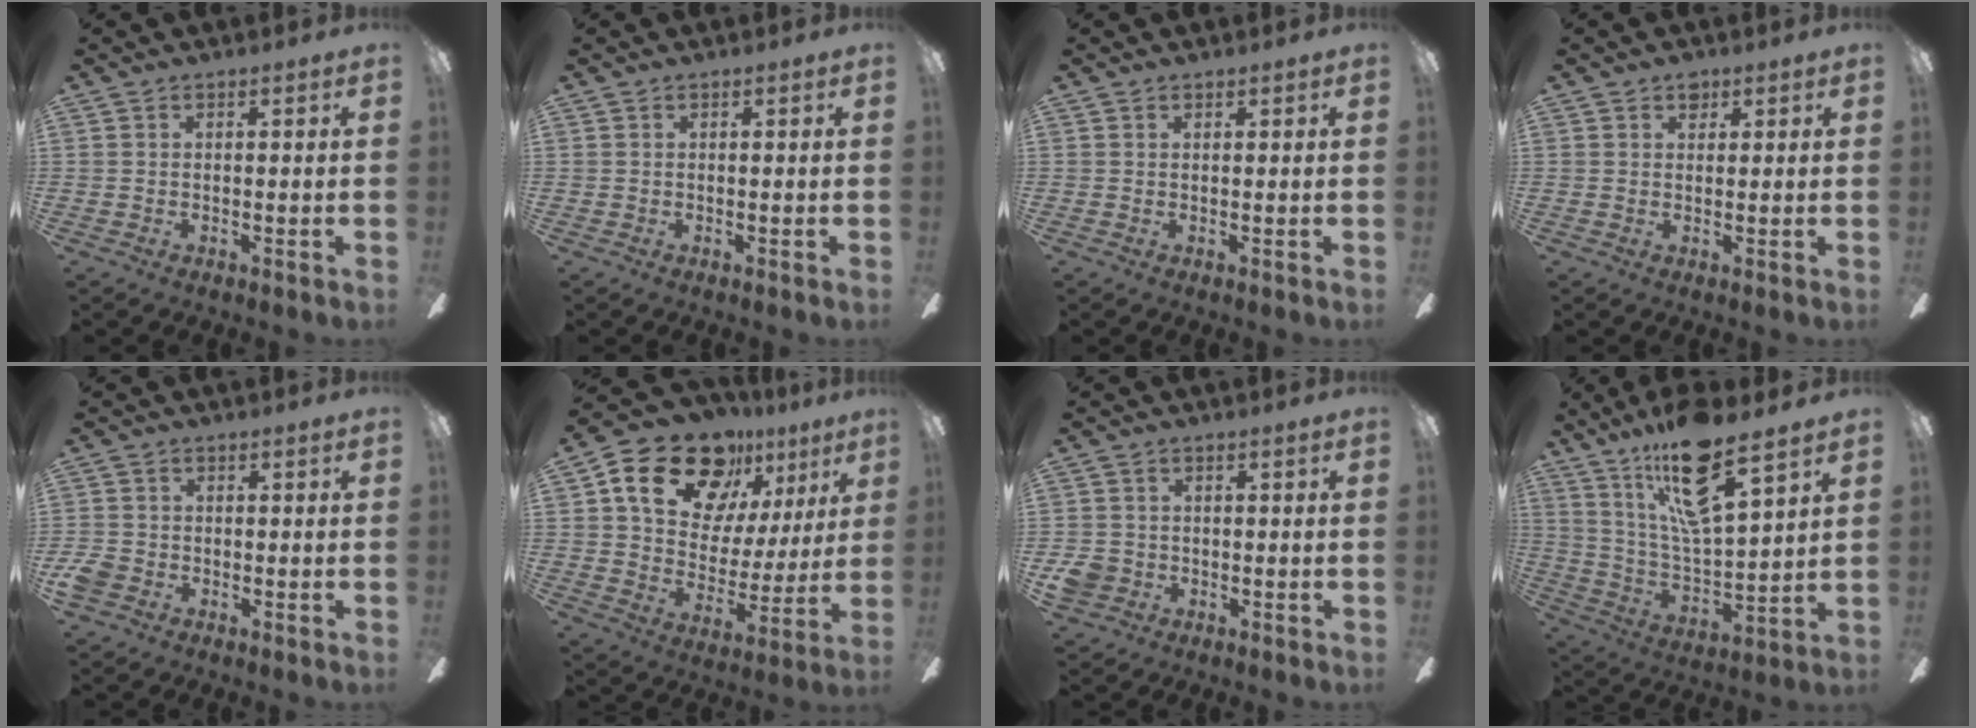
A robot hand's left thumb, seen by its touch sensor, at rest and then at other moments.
{"total": 0.0}
{"total": 0.5, "force": [0.4, 0.2, 0.2], "torque": [-0.004, 0.000, 0.008]}
{"total": 2.4, "force": [1.5, 1.5, 1.0], "torque": [-0.007, -0.003, 0.025]}
{"total": 4.0, "force": [-2.0, 3.1, 1.7], "torque": [-0.038, 0.010, -0.038]}
{"total": 19.9, "force": [12.5, 12.2, 9.4], "torque": [-0.157, -0.067, 0.226]}
{"total": 4.8, "force": [-1.4, 4.3, 1.7], "torque": [-0.035, 0.010, -0.027]}
{"total": 18.6, "force": [12.3, 5.3, 12.9], "torque": [-0.240, -0.050, 0.206]}